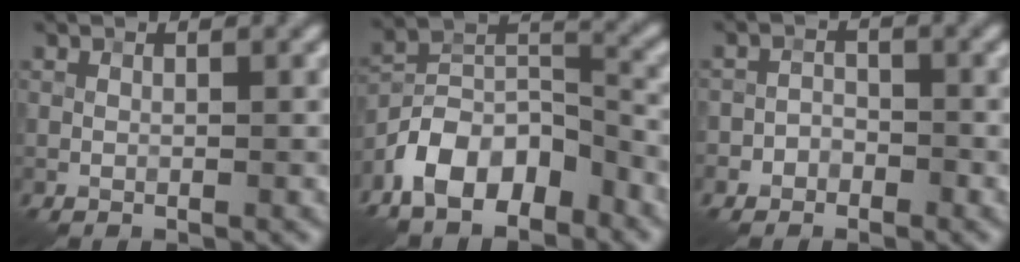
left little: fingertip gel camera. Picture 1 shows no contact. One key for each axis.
{"total": 8.5, "fx": -5.8, "fy": 3.8, "fz": 4.8, "tx": -0.082, "ty": 0.003, "tz": -0.121}
{"total": 1.9, "fx": -1.2, "fy": 1.5, "fz": 0.3, "tx": 0.018, "ty": 0.010, "tz": -0.031}